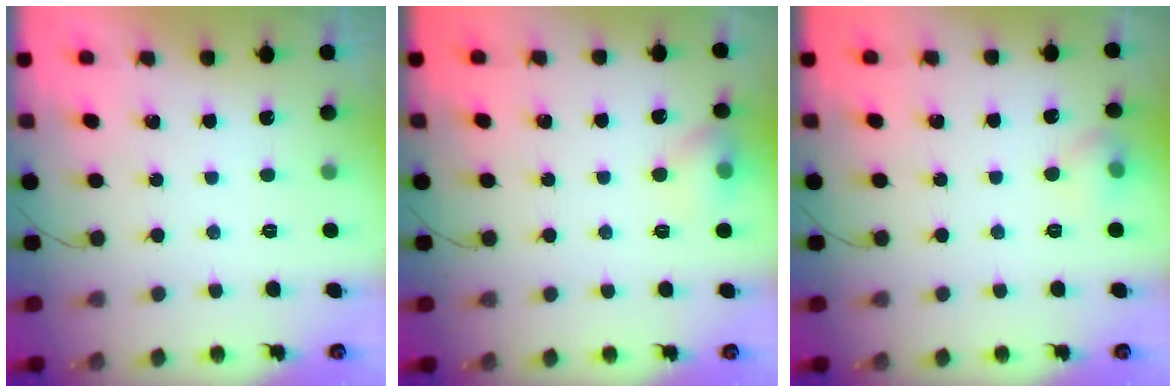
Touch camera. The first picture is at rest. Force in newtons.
{"total": 6.6, "press": 6.4, "slide": 1.9}
{"total": 5.9, "press": 5.7, "slide": 1.5}